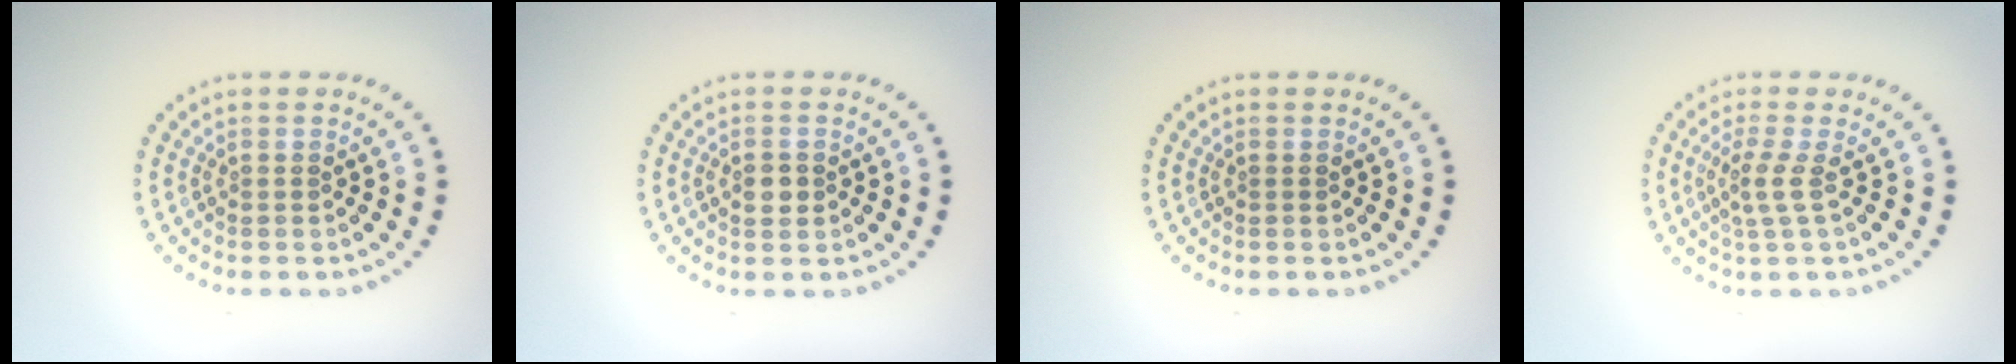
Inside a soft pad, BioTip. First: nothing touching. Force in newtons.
{"total": 1.6, "press": 1.5, "slide": 0.3}
{"total": 0.0}
{"total": 2.0, "press": 1.4, "slide": 1.4}